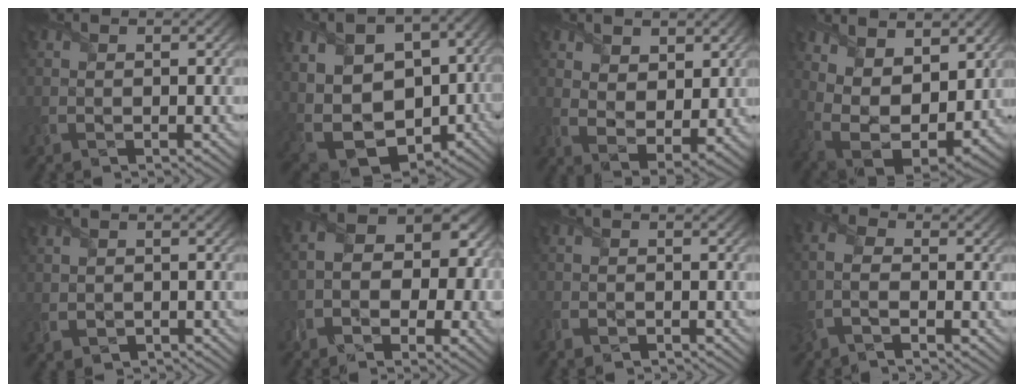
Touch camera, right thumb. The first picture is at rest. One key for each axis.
{"total": 16.6, "fx": -0.4, "fy": 11.8, "fz": 11.6, "tx": -0.221, "ty": -0.013, "tz": 0.031}
{"total": 6.1, "fx": 3.0, "fy": 3.8, "fz": 3.6, "tx": -0.096, "ty": -0.007, "tz": 0.050}
{"total": 12.9, "fx": 3.9, "fy": 7.6, "fz": 9.6, "tx": -0.201, "ty": 0.001, "tz": 0.072}
{"total": 1.4, "fx": -0.8, "fy": 1.1, "fz": 0.3, "tx": -0.013, "ty": -0.004, "tz": -0.016}
{"total": 9.3, "fx": -2.2, "fy": 6.5, "fz": 6.4, "tx": -0.067, "ty": 0.002, "tz": -0.047}
{"total": 2.5, "fx": -2.1, "fy": 1.1, "fz": 0.5, "tx": -0.013, "ty": -0.004, "tz": -0.045}
{"total": 4.2, "fx": -1.8, "fy": 1.8, "fz": 3.3, "tx": -0.089, "ty": 0.004, "tz": -0.047}